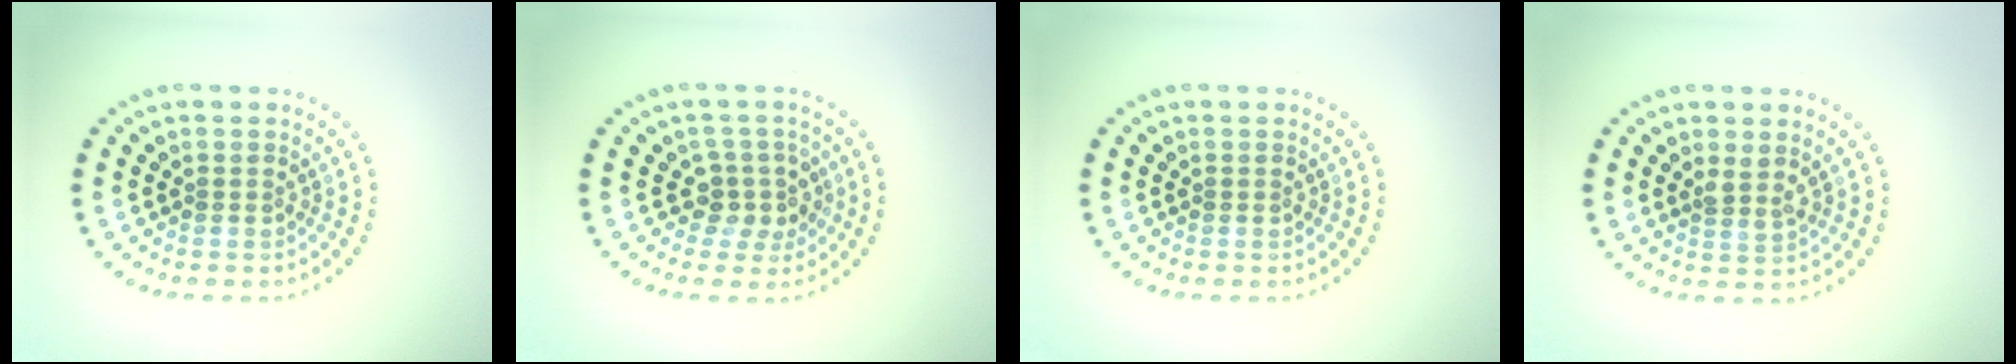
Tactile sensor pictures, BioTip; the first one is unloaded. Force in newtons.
{"total": 2.7, "press": 2.2, "slide": 1.6}
{"total": 0.0}
{"total": 1.4, "press": 1.0, "slide": 1.0}